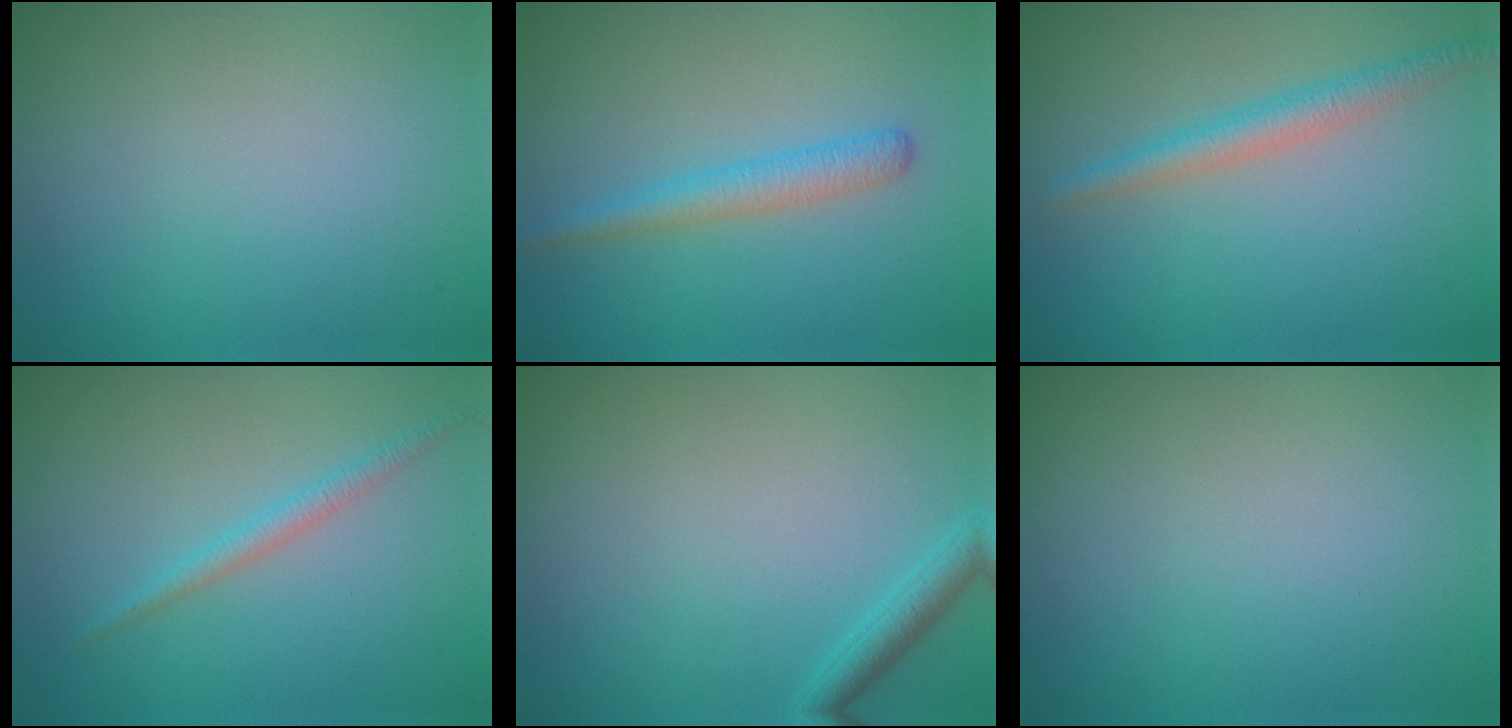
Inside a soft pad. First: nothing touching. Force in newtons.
{"total": 2.4, "press": 2.4, "slide": 0.2}
{"total": 2.5, "press": 2.5, "slide": 0.0}
{"total": 1.4, "press": 1.4, "slide": 0.1}
{"total": 1.9, "press": 1.9, "slide": 0.1}
{"total": 0.0}